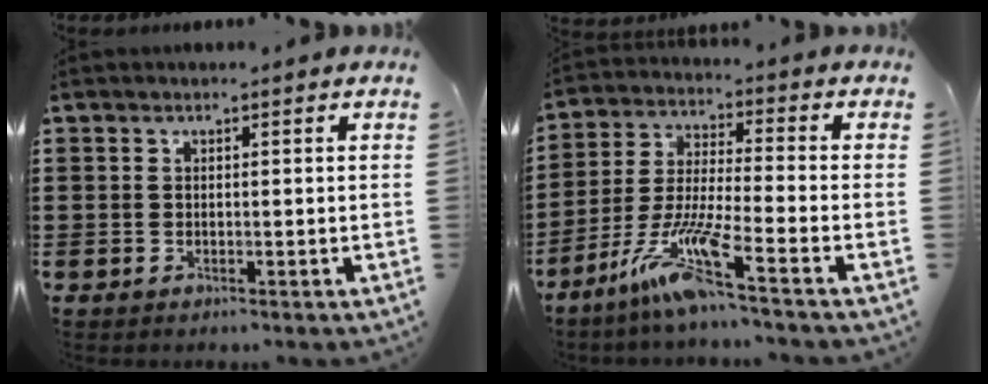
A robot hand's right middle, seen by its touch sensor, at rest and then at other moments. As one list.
[{"total": 9.6, "force": [-6.3, 0.4, 7.2], "torque": [-0.158, -0.015, -0.128]}]